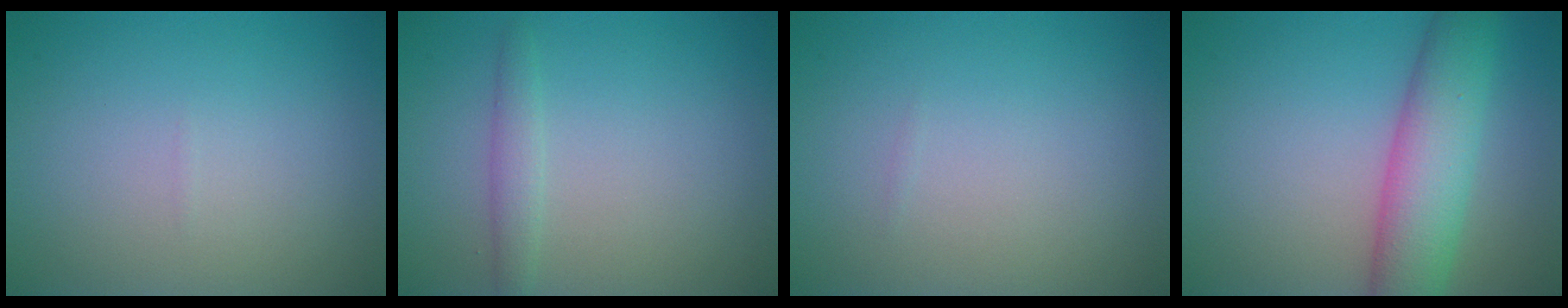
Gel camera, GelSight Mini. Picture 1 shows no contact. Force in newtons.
{"total": 1.5, "press": 1.5, "slide": 0.1}
{"total": 0.0}
{"total": 6.9, "press": 6.9, "slide": 0.1}